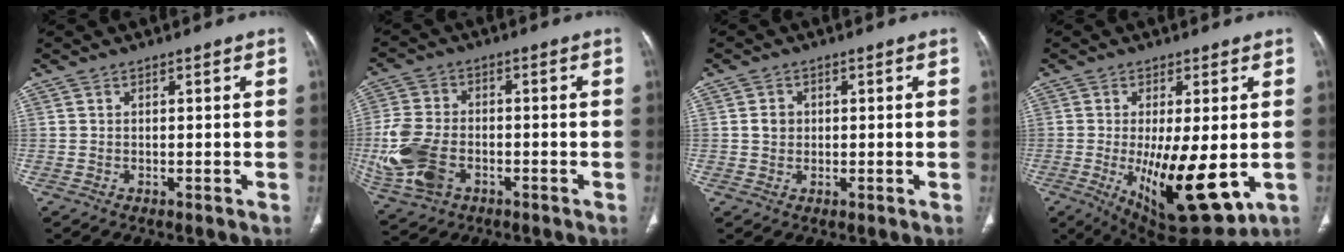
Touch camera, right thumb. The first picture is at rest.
{"total": 12.7, "force": [-3.5, 8.6, 8.6], "torque": [-0.195, 0.005, -0.062]}
{"total": 2.4, "force": [0.2, 2.2, 1.0], "torque": [-0.007, 0.005, 0.005]}
{"total": 17.1, "force": [-3.0, 6.2, 15.7], "torque": [-0.257, -0.032, -0.023]}